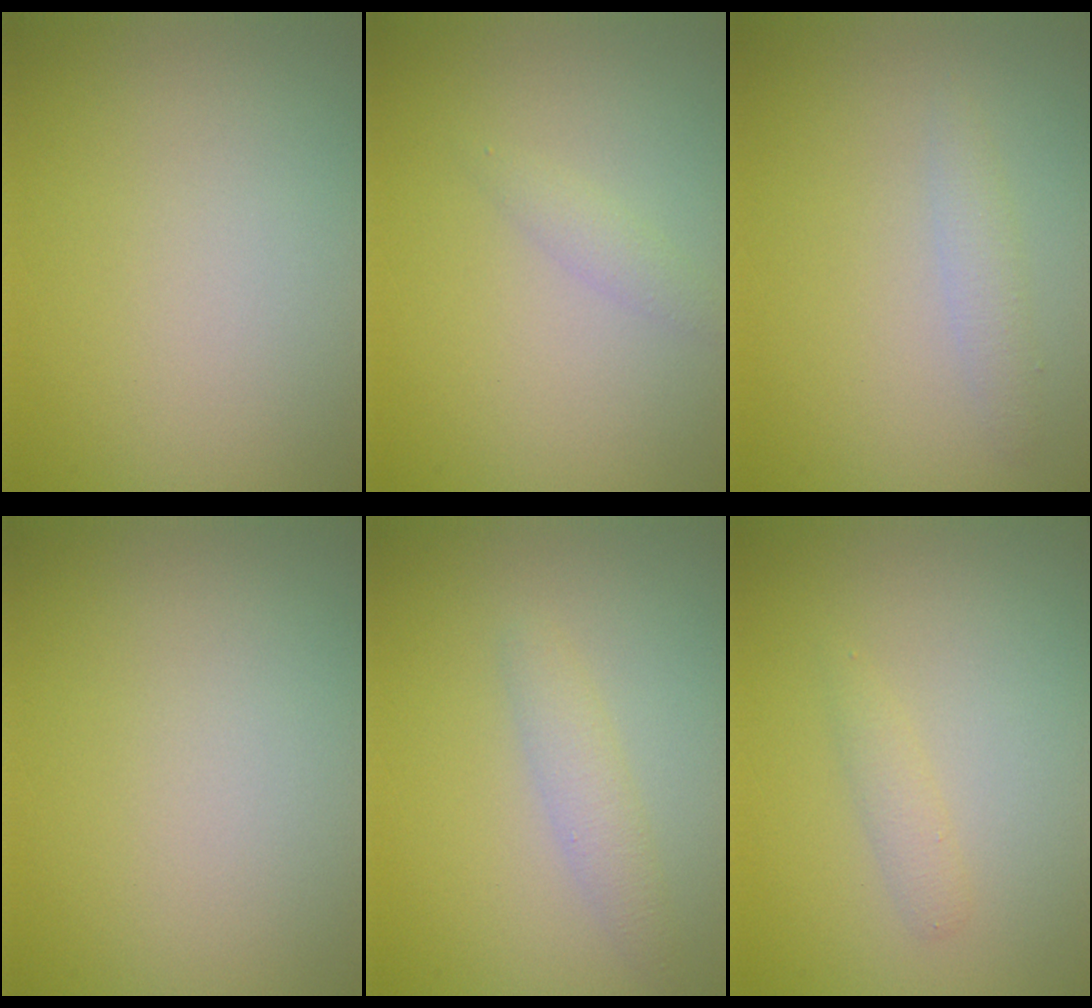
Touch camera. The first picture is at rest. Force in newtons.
{"total": 1.2, "press": 1.2, "slide": 0.0}
{"total": 1.4, "press": 1.4, "slide": 0.1}
{"total": 0.0}
{"total": 1.9, "press": 1.9, "slide": 0.1}
{"total": 1.1, "press": 1.1, "slide": 0.1}